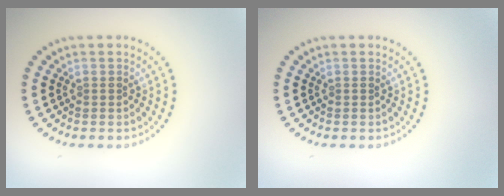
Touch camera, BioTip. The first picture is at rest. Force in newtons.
{"total": 0.0}